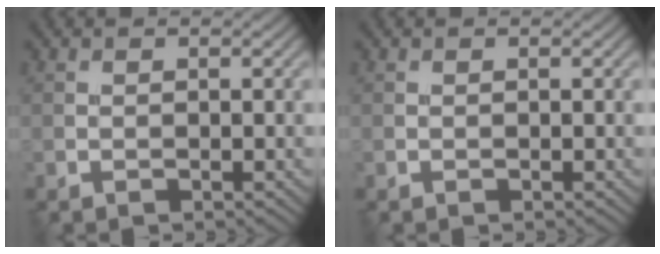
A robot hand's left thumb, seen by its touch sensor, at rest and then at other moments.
{"total": 0.0}